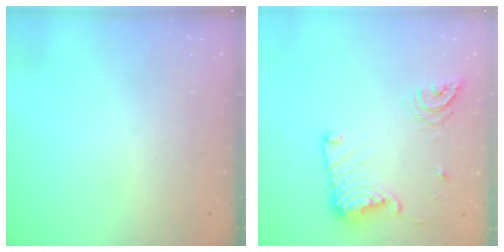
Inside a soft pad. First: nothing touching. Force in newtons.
{"total": 14.3, "press": 14.2, "slide": 1.4}